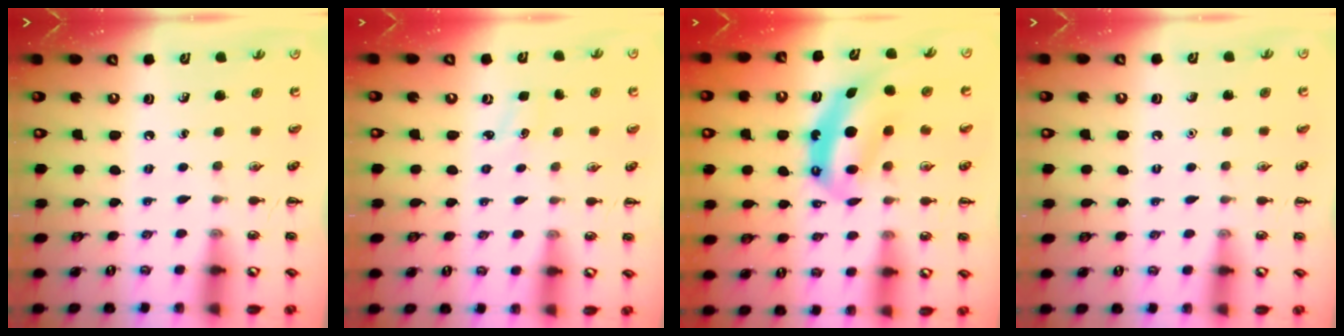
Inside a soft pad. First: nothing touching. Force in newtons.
{"total": 1.8, "press": 1.7, "slide": 0.5}
{"total": 6.8, "press": 6.7, "slide": 1.1}
{"total": 1.6, "press": 1.6, "slide": 0.1}